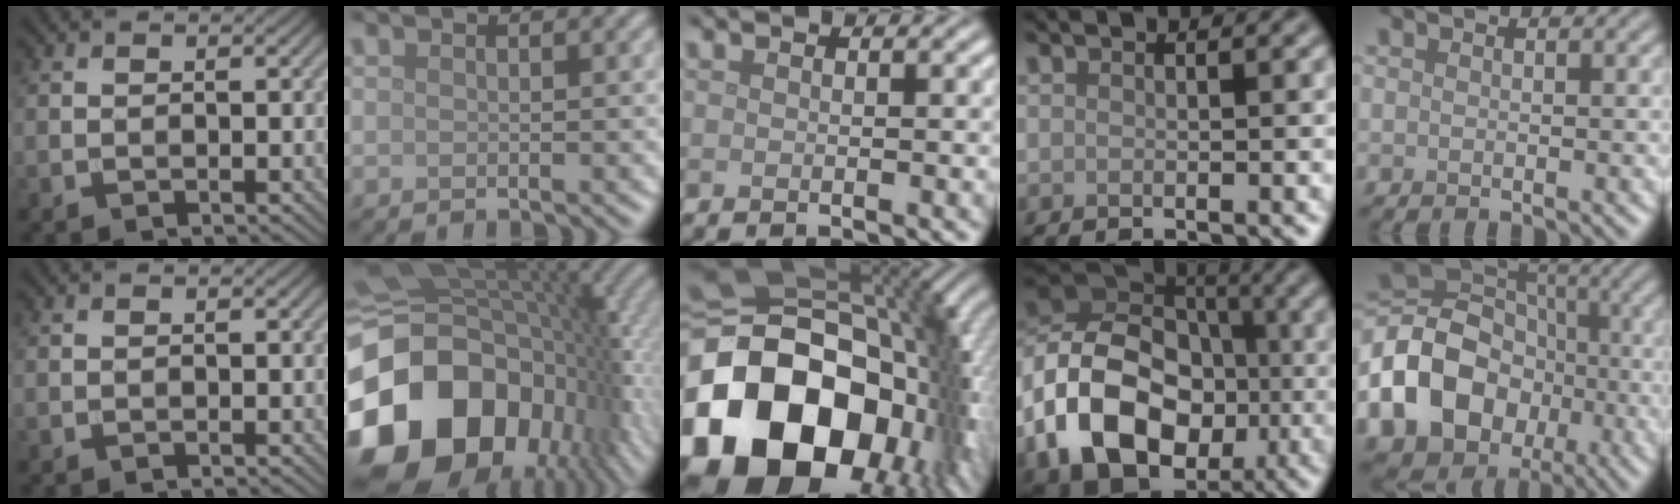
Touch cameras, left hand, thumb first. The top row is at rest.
{"index": {"total": 19.4, "force": [-5.7, 13.7, 12.4], "torque": [-0.254, -0.030, -0.092]}, "middle": {"total": 22.2, "force": [-4.8, 15.5, 15.1], "torque": [-0.303, -0.042, -0.061]}, "ring": {"total": 14.2, "force": [-4.0, 10.7, 8.3], "torque": [-0.174, -0.009, -0.077]}, "little": {"total": 15.2, "force": [-4.5, 12.3, 7.7], "torque": [-0.184, -0.007, -0.099]}}